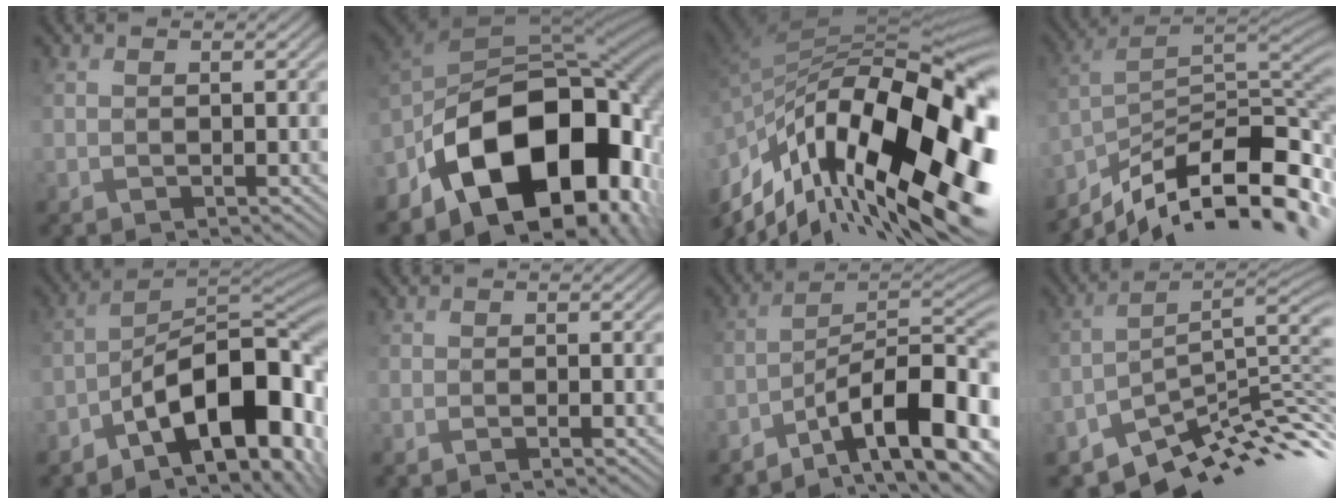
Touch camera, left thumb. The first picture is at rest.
{"total": 18.6, "force": [-7.5, 10.9, 13.0], "torque": [-0.217, -0.029, -0.118]}
{"total": 19.4, "force": [-6.5, 9.8, 15.4], "torque": [-0.294, -0.023, -0.106]}
{"total": 14.5, "force": [-10.9, 4.5, 8.4], "torque": [-0.166, -0.006, -0.162]}
{"total": 14.0, "force": [-6.8, 5.7, 10.8], "torque": [-0.152, -0.001, -0.118]}
{"total": 1.4, "force": [-1.2, 0.2, 0.7], "torque": [-0.006, 0.002, -0.028]}
{"total": 14.4, "force": [-8.2, 4.3, 11.0], "torque": [-0.167, -0.001, -0.135]}
{"total": 9.7, "force": [-6.3, 2.6, 6.8], "torque": [-0.107, 0.003, -0.103]}